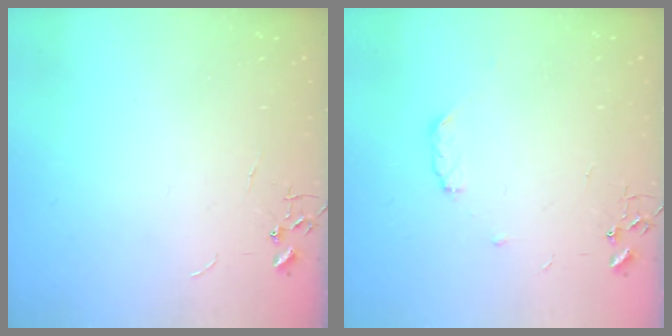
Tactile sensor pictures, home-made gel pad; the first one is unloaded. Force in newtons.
{"total": 5.0, "press": 4.9, "slide": 0.6}